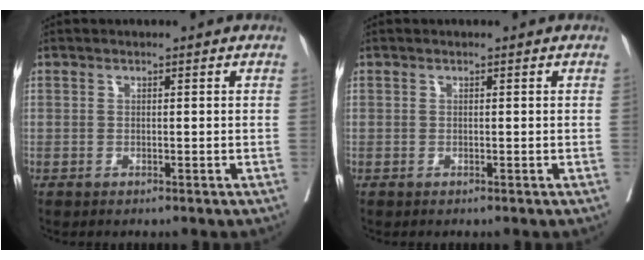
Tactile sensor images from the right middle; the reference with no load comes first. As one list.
[{"total": 0.0}]